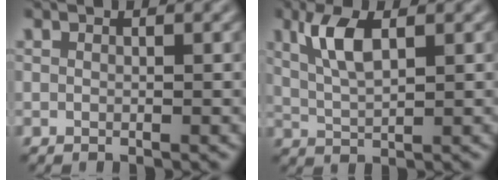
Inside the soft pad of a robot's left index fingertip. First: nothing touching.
{"total": 3.7, "force": [1.2, 1.3, 3.2], "torque": [-0.074, 0.005, 0.029]}